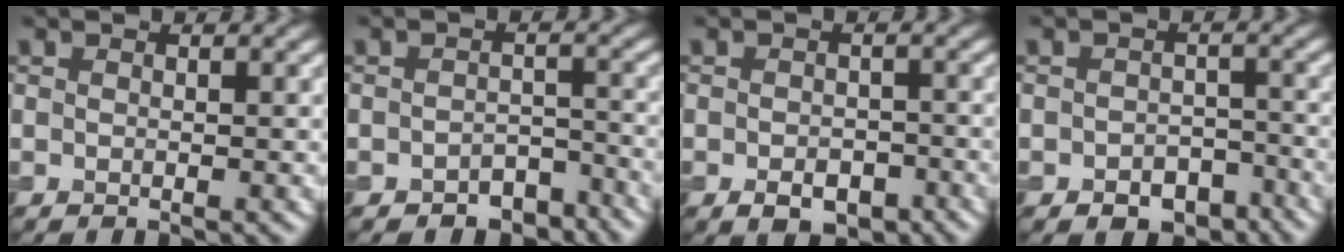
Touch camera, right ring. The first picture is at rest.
{"total": 3.5, "force": [-2.8, 1.8, 1.2], "torque": [-0.008, -0.002, -0.036]}
{"total": 3.5, "force": [-1.8, 2.2, 2.1], "torque": [-0.026, -0.006, -0.029]}
{"total": 4.0, "force": [-2.5, 2.5, 1.8], "torque": [-0.018, -0.005, -0.036]}